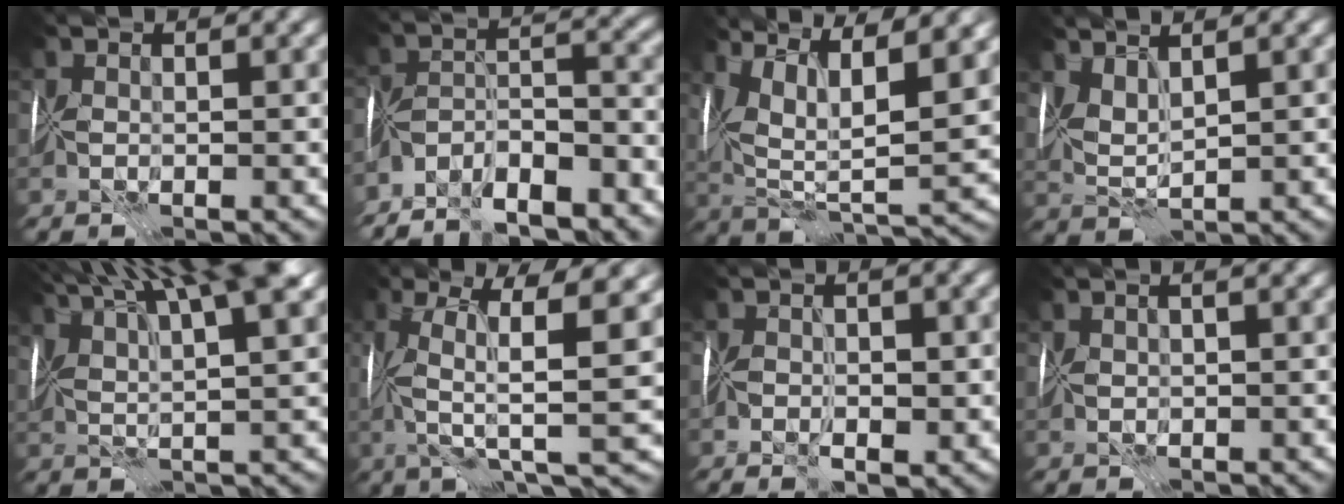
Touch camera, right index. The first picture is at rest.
{"total": 8.6, "force": [-7.4, 2.2, 3.7], "torque": [-0.054, 0.005, -0.131]}
{"total": 11.2, "force": [5.4, 4.0, 9.0], "torque": [-0.155, 0.007, 0.096]}
{"total": 2.5, "force": [1.7, 0.4, 1.8], "torque": [-0.046, 0.003, 0.038]}
{"total": 11.4, "force": [7.2, 2.3, 8.6], "torque": [-0.132, 0.028, 0.091]}
{"total": 9.4, "force": [1.4, 2.0, 9.1], "torque": [-0.170, 0.001, 0.022]}
{"total": 2.3, "force": [-0.9, 1.1, 1.7], "torque": [-0.025, -0.007, -0.015]}
{"total": 2.0, "force": [1.1, 0.6, 1.6], "torque": [-0.025, 0.008, 0.020]}